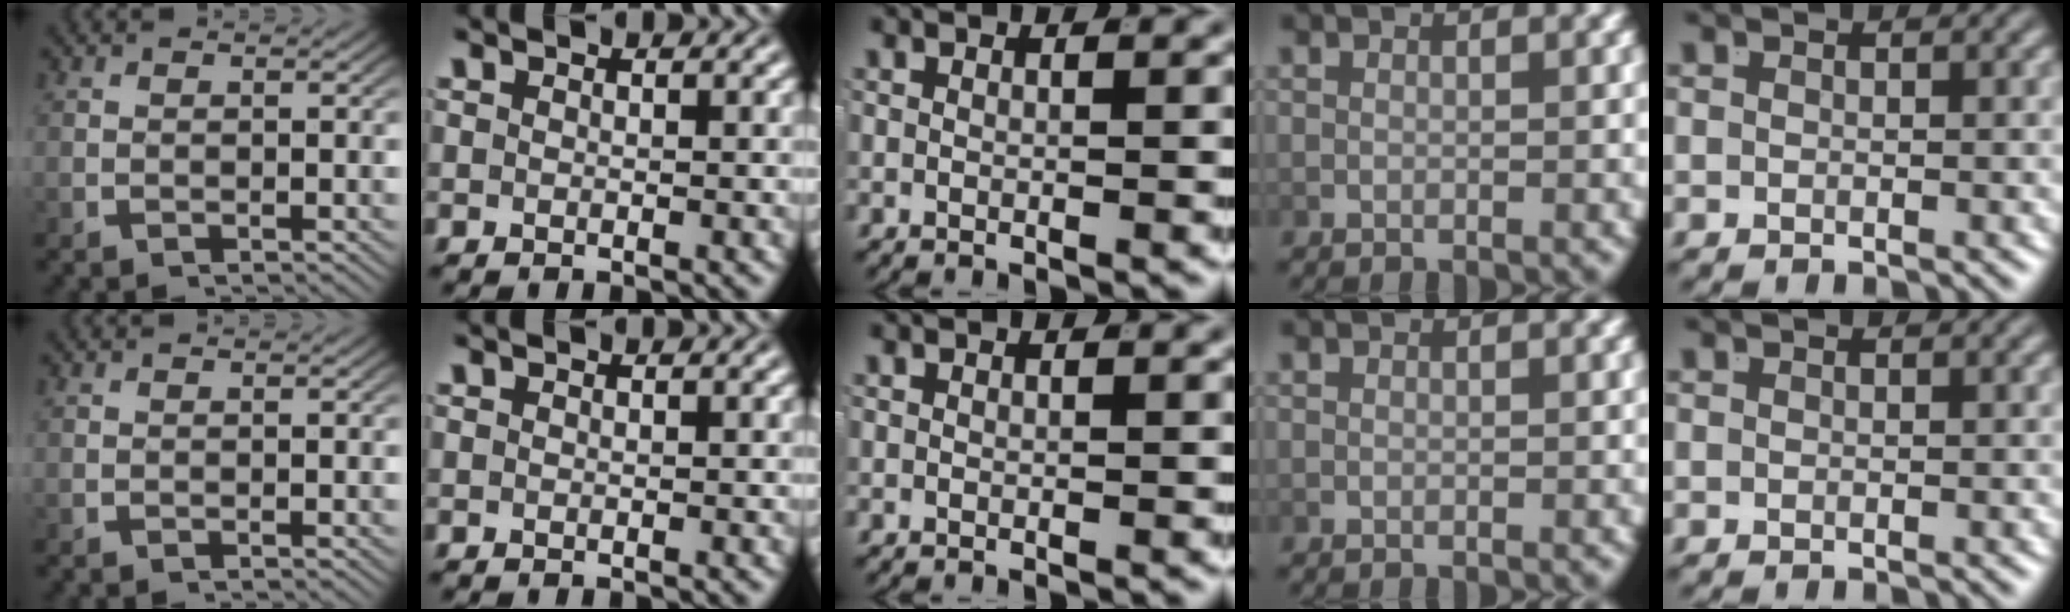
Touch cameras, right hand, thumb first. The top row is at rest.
{}